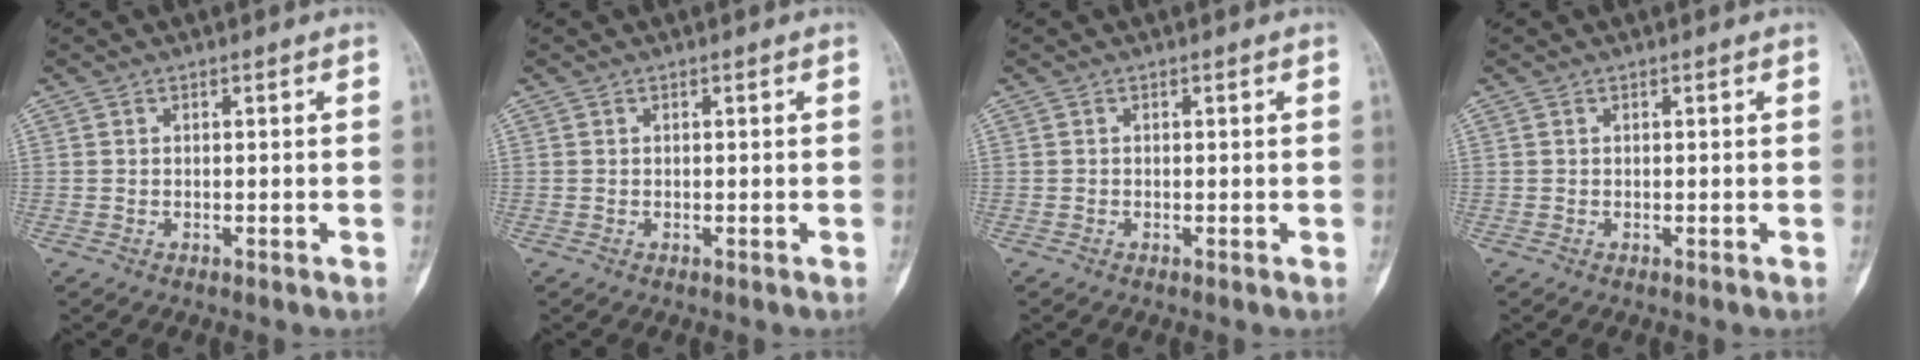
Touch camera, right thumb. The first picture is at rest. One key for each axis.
{"total": 0.0}
{"total": 0.0}
{"total": 0.0}